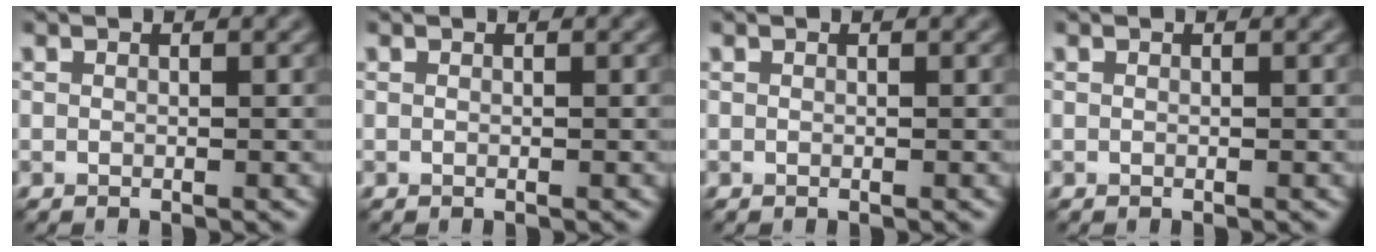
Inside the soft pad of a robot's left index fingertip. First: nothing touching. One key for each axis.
{"total": 0.0}
{"total": 0.0}
{"total": 0.0}